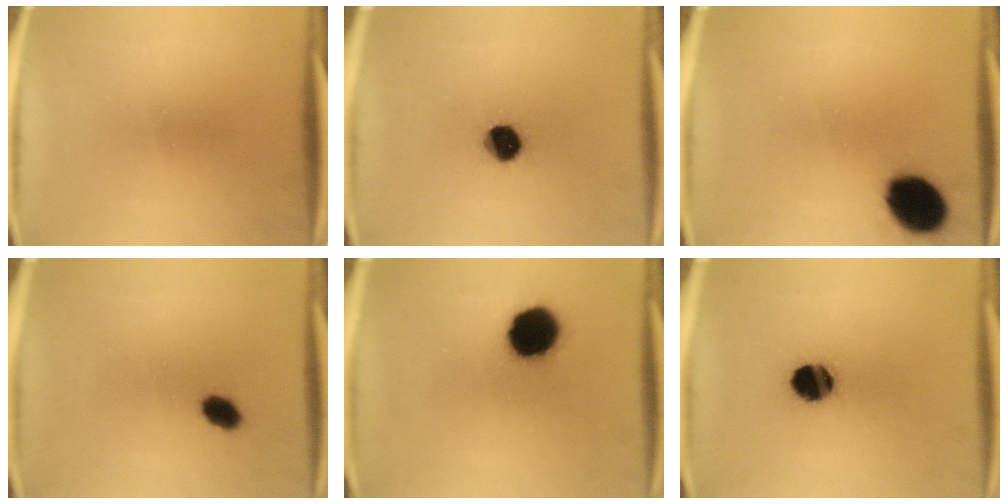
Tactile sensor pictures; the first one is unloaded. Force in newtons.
{"total": 7.9}
{"total": 13.1}
{"total": 3.6}
{"total": 14.6}
{"total": 9.4}